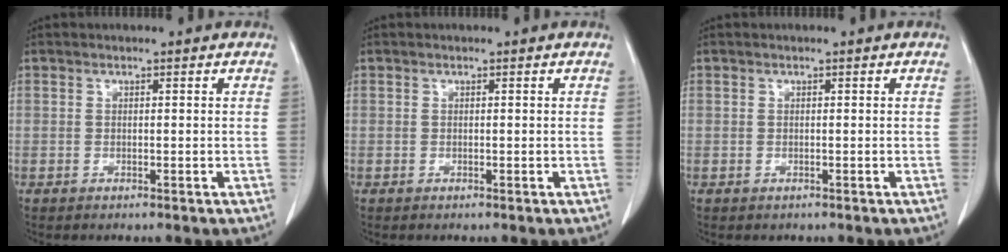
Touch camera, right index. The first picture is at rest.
{"total": 0.0}
{"total": 0.5, "force": [-0.2, 0.5, 0.0], "torque": [0.000, 0.006, -0.005]}